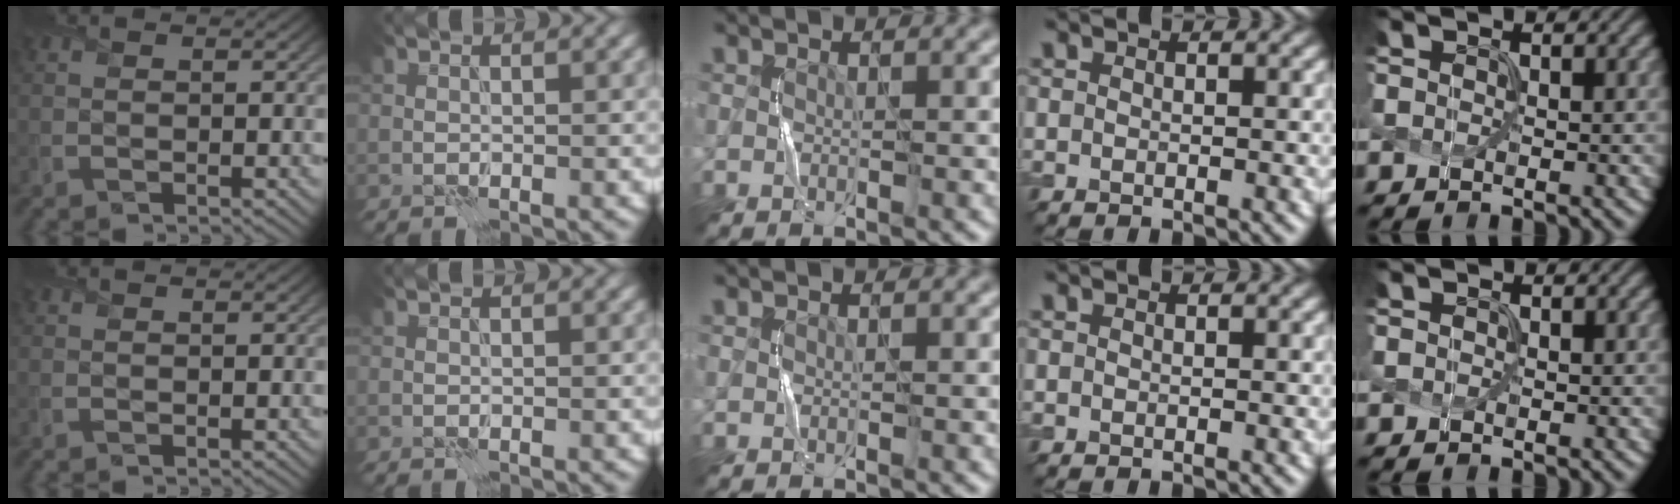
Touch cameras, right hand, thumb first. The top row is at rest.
{}